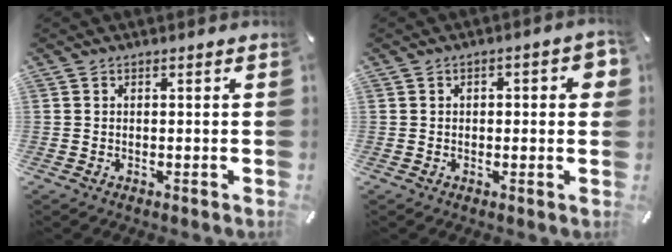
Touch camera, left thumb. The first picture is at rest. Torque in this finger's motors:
{"motor_torque": [-0.05, -0.13, -0.04, 0.22, -0.07]}